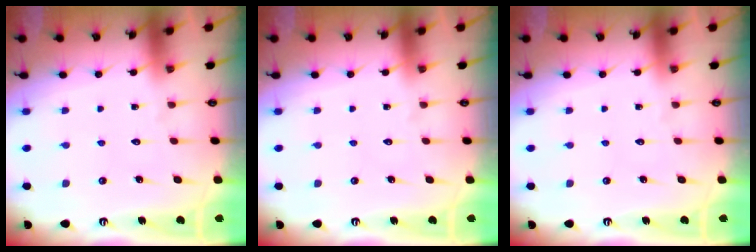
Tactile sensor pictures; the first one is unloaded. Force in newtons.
{"total": 0.0}
{"total": 0.0}